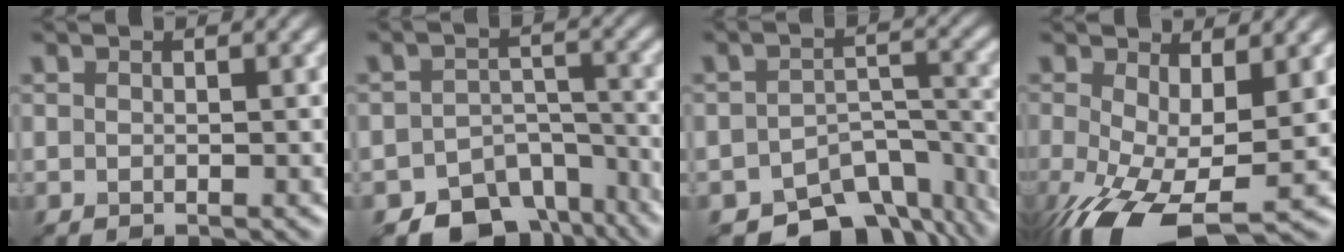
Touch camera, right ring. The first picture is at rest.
{"total": 8.9, "force": [-6.8, 5.2, 2.4], "torque": [-0.014, -0.008, -0.089]}
{"total": 8.9, "force": [-7.1, 4.3, 3.3], "torque": [-0.042, -0.014, -0.102]}
{"total": 11.3, "force": [-3.0, 5.5, 9.5], "torque": [-0.208, -0.042, -0.035]}